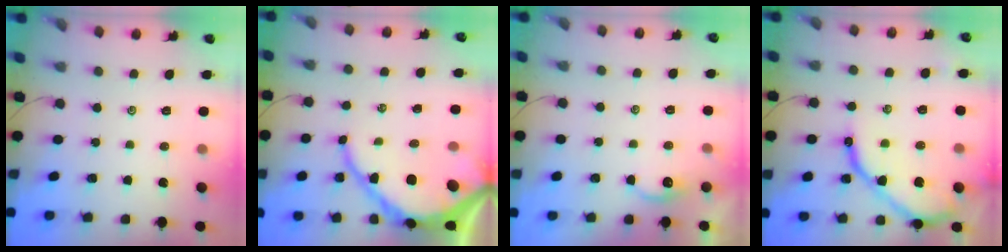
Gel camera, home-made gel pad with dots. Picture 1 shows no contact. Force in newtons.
{"total": 14.1, "press": 14.1, "slide": 1.5}
{"total": 2.6, "press": 2.6, "slide": 0.3}
{"total": 12.3, "press": 12.2, "slide": 1.5}